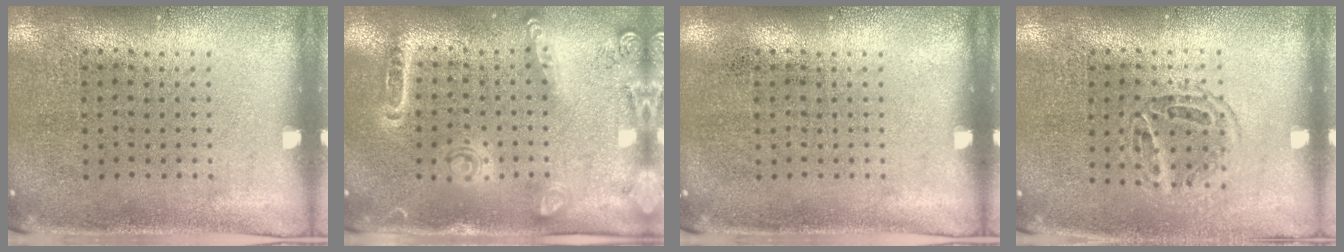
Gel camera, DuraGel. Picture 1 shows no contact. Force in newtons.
{"total": 1.7, "press": 1.5, "slide": 0.8}
{"total": 0.0}
{"total": 1.2, "press": 1.0, "slide": 0.6}